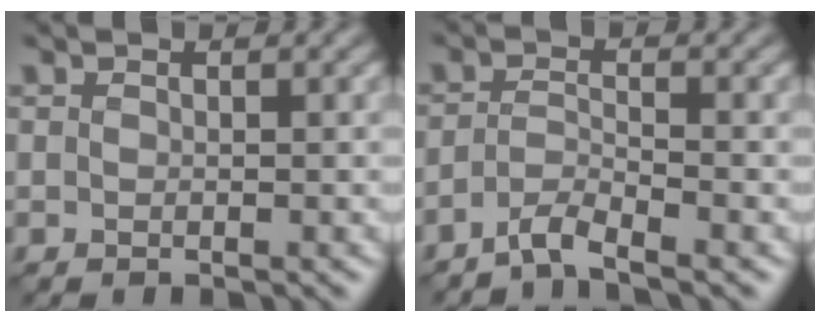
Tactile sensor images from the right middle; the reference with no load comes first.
{"total": 2.3, "force": [-1.9, 0.3, 1.2], "torque": [-0.022, 0.005, -0.047]}